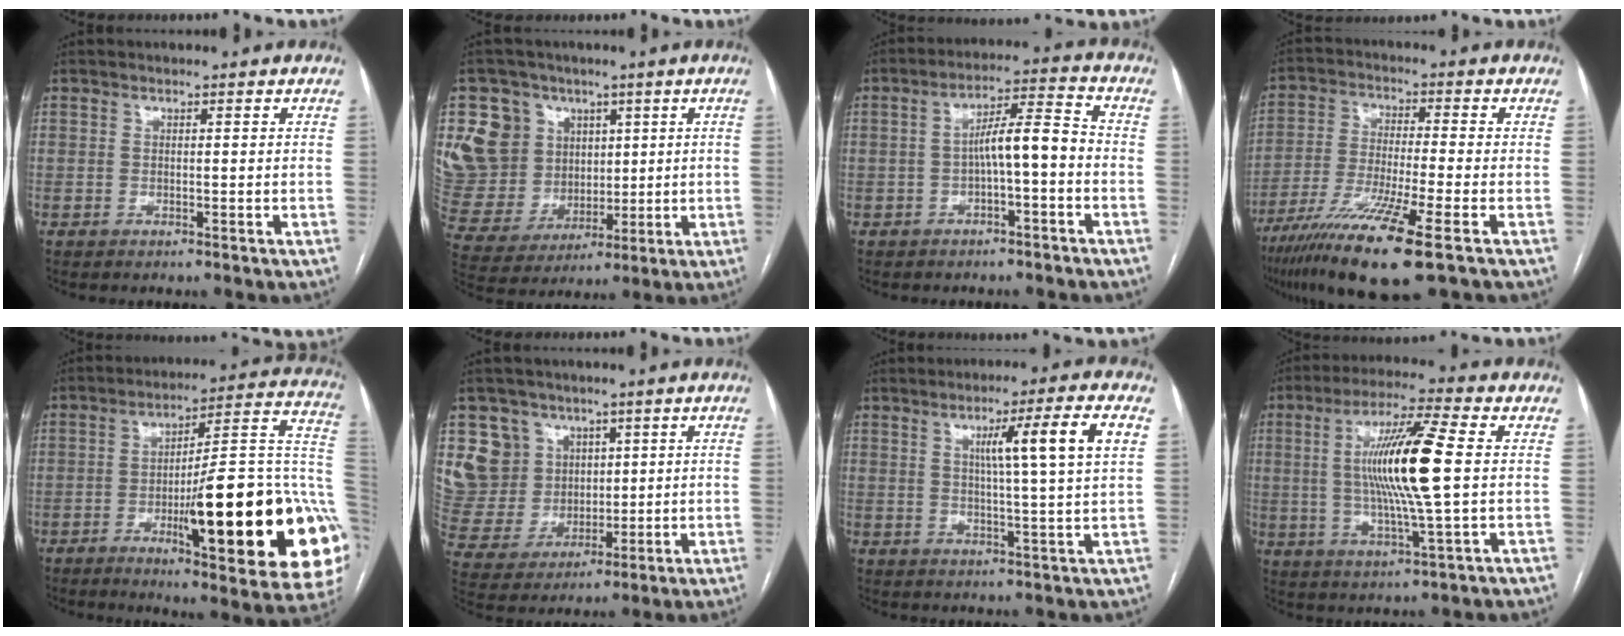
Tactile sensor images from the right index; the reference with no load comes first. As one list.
[{"total": 13.7, "force": [5.3, 12.2, 3.1], "torque": [-0.092, 0.048, 0.117]}, {"total": 7.1, "force": [-1.3, 1.1, 6.9], "torque": [-0.115, 0.029, -0.022]}, {"total": 14.4, "force": [-8.5, 0.0, 11.6], "torque": [-0.234, -0.039, -0.154]}, {"total": 29.1, "force": [-5.7, 4.4, 28.2], "torque": [-0.291, 0.000, -0.078]}, {"total": 10.8, "force": [4.9, 9.5, 1.2], "torque": [-0.043, 0.032, 0.111]}, {"total": 10.1, "force": [3.1, -1.2, 9.6], "torque": [-0.146, 0.007, 0.046]}, {"total": 13.9, "force": [1.1, 0.0, 13.9], "torque": [-0.263, 0.001, 0.016]}]